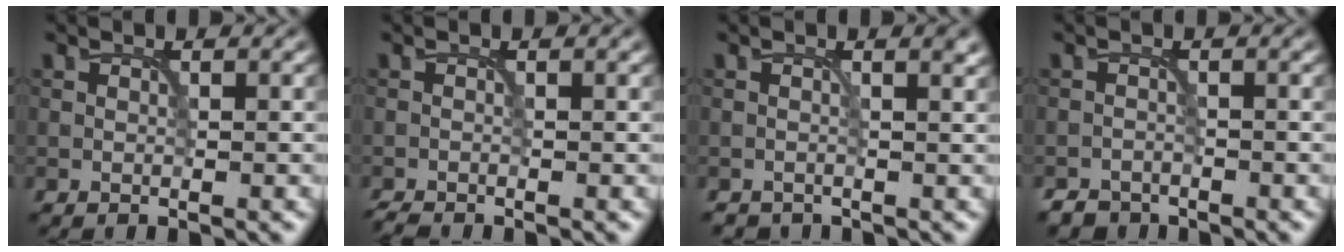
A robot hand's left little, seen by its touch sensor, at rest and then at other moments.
{"total": 1.0, "force": [-0.9, 0.0, 0.2], "torque": [0.000, -0.005, -0.022]}
{"total": 0.8, "force": [-0.3, 0.6, 0.4], "torque": [-0.002, -0.007, -0.004]}
{"total": 2.3, "force": [-2.1, 0.9, -0.1], "torque": [0.003, -0.001, -0.037]}